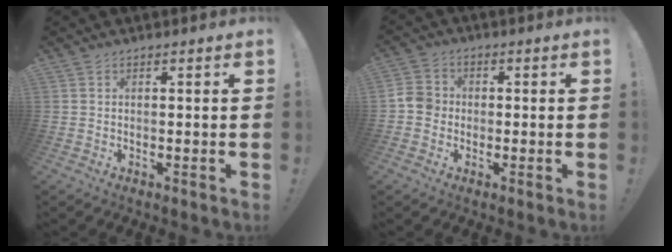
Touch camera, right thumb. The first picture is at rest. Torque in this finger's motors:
{"motor_torque": [-0.02, 0.06, -0.05, 0.08, 0.00]}